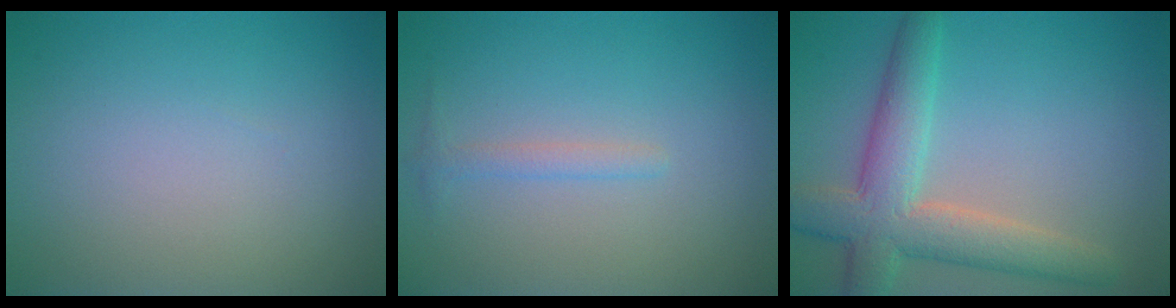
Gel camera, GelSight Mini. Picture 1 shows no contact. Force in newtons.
{"total": 1.1, "press": 1.1, "slide": 0.0}
{"total": 6.5, "press": 6.5, "slide": 0.5}